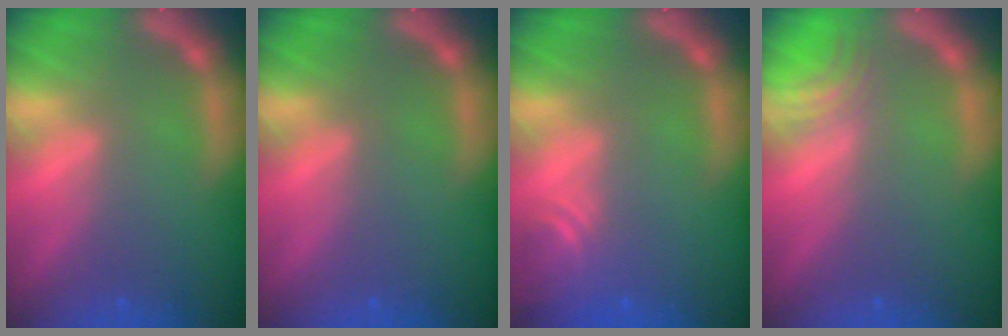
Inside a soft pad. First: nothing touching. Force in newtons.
{"total": 0.0}
{"total": 3.0}
{"total": 2.5}